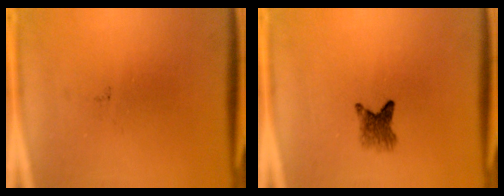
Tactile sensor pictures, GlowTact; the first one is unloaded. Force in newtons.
{"total": 2.9}